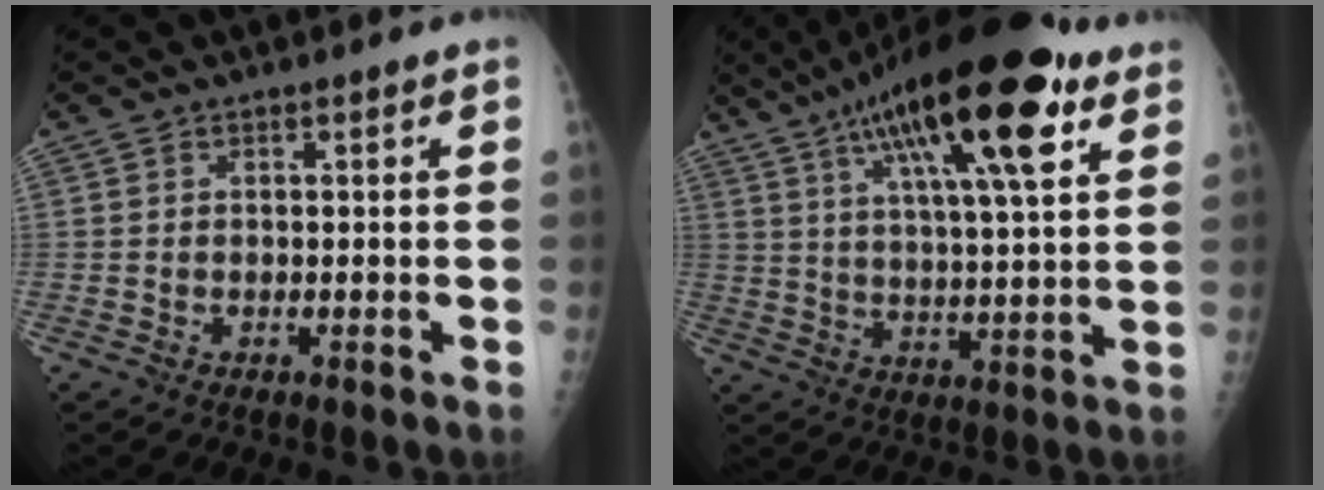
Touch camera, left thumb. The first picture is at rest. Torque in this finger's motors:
{"motor_torque": [0.61, 0.59, 1.82, -0.96, 0.46]}